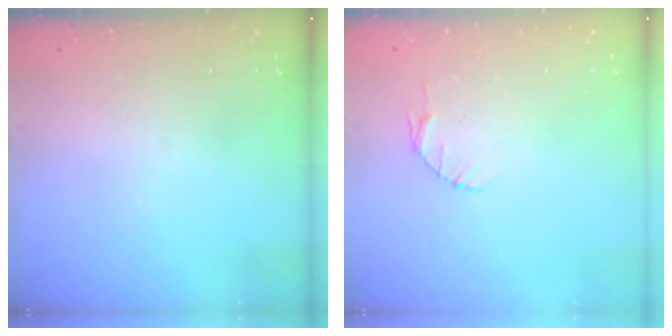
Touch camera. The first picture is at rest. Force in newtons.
{"total": 4.0, "press": 4.0, "slide": 0.6}